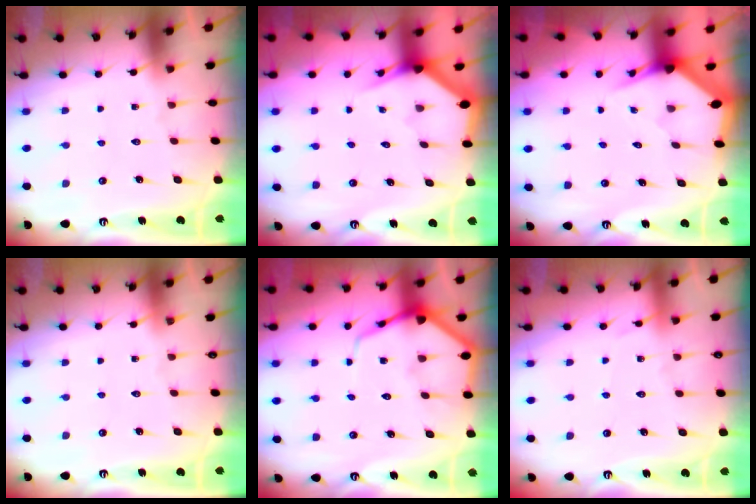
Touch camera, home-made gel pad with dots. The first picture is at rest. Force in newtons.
{"total": 2.6, "press": 2.6, "slide": 0.0}
{"total": 3.4, "press": 3.4, "slide": 0.2}
{"total": 0.0}
{"total": 7.3, "press": 7.3, "slide": 0.6}
{"total": 3.8, "press": 3.8, "slide": 0.5}